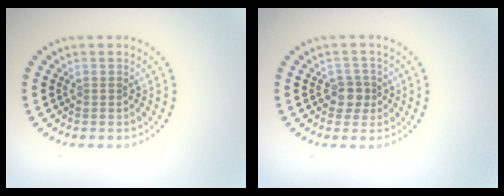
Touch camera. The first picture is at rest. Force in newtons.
{"total": 1.9, "press": 1.6, "slide": 0.9}